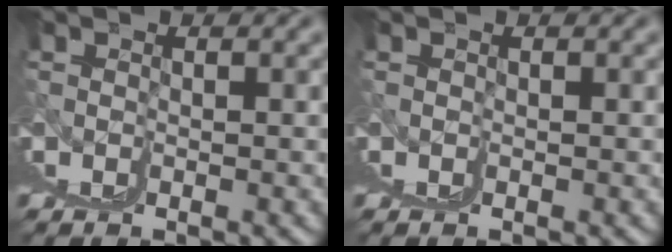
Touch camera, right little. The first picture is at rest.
{"total": 0.0}